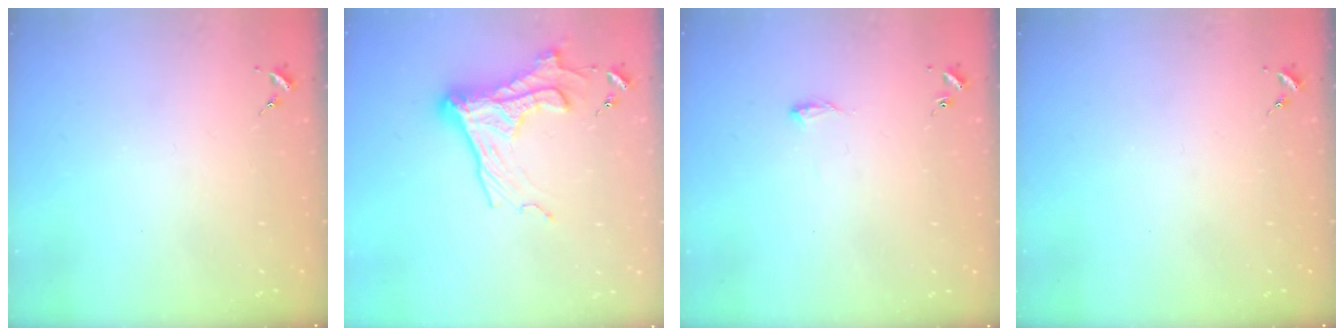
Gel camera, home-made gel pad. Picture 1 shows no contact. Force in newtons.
{"total": 17.0, "press": 16.9, "slide": 1.4}
{"total": 4.9, "press": 4.9, "slide": 0.8}
{"total": 0.0}